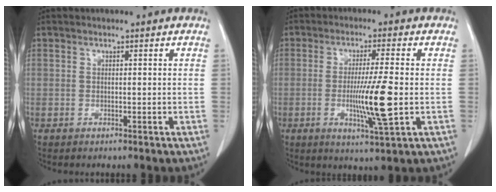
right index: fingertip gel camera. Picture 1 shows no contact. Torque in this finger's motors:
{"motor_torque": [0.51, 0.10, 0.27, 0.13]}